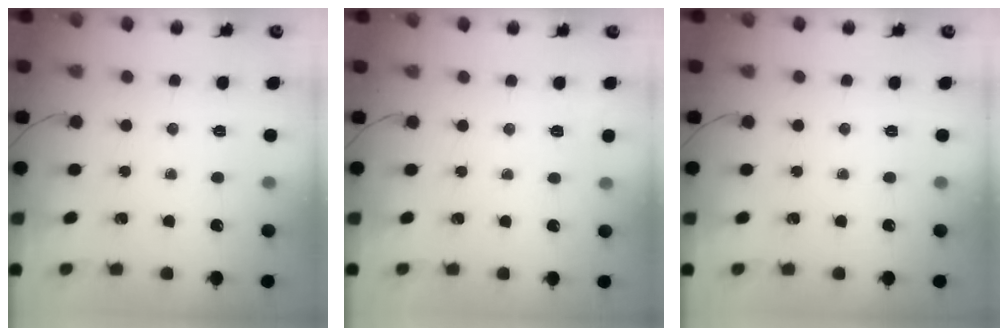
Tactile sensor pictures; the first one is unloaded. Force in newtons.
{"total": 7.0, "press": 6.7, "slide": 2.2}
{"total": 0.0}